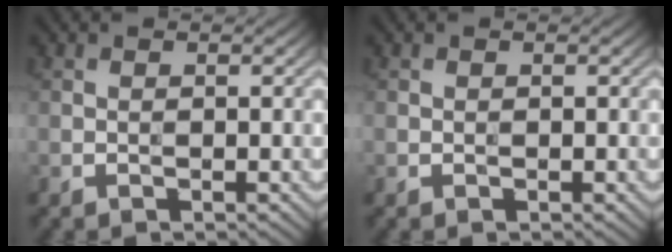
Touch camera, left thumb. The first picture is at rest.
{"total": 0.0}